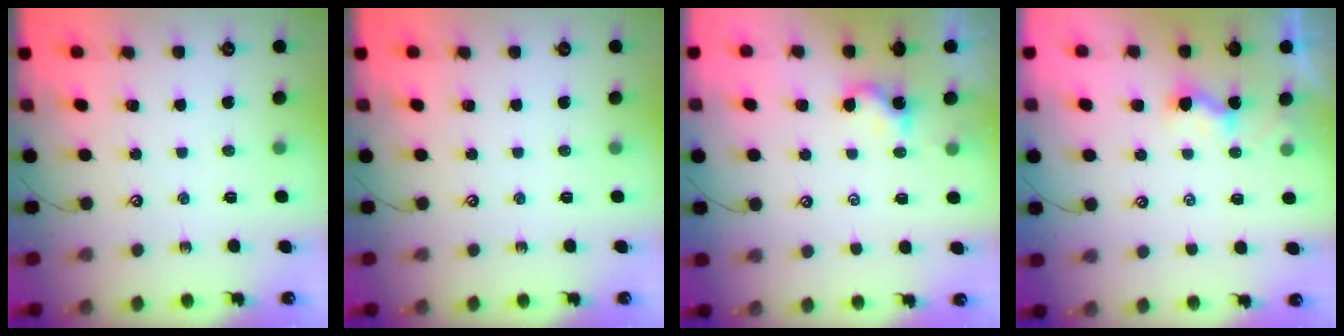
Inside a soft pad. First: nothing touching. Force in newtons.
{"total": 0.0}
{"total": 1.2, "press": 1.1, "slide": 0.1}
{"total": 2.3, "press": 2.3, "slide": 0.3}